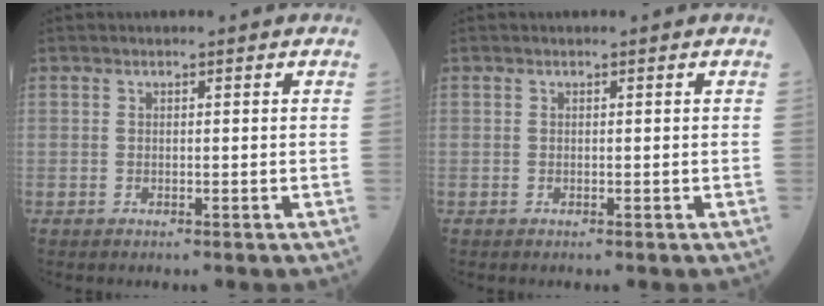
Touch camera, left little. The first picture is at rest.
{"total": 0.0}